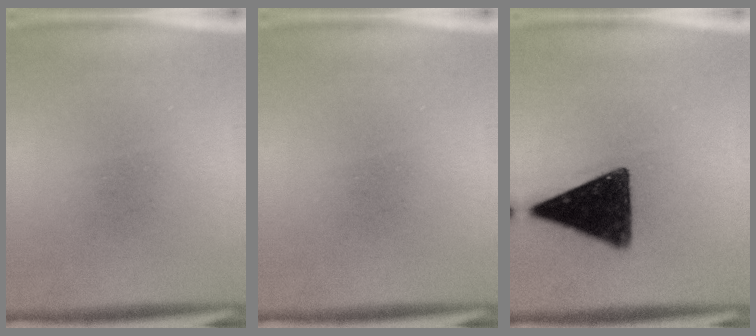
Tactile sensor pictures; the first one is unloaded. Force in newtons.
{"total": 0.0}
{"total": 14.7}